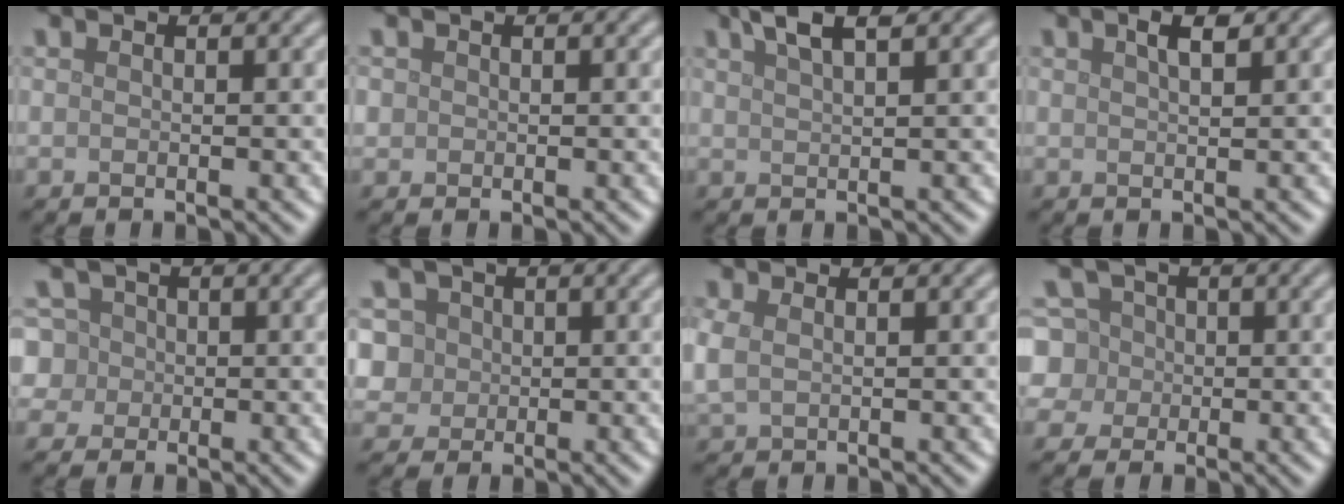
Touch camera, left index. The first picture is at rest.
{"total": 0.7, "force": [0.1, 0.7, 0.1], "torque": [0.004, 0.000, 0.000]}
{"total": 3.0, "force": [2.2, 0.6, 2.0], "torque": [-0.026, 0.010, 0.038]}
{"total": 1.9, "force": [1.1, 0.5, 1.4], "torque": [-0.021, 0.006, 0.018]}
{"total": 6.1, "force": [1.5, 5.5, 2.2], "torque": [-0.035, 0.040, -0.008]}
{"total": 5.9, "force": [2.1, 4.9, 2.4], "torque": [-0.034, 0.023, 0.013]}
{"total": 2.1, "force": [0.4, 1.4, 1.5], "torque": [-0.042, 0.000, 0.013]}
{"total": 6.4, "force": [0.5, 6.0, 2.2], "torque": [-0.040, 0.034, -0.013]}